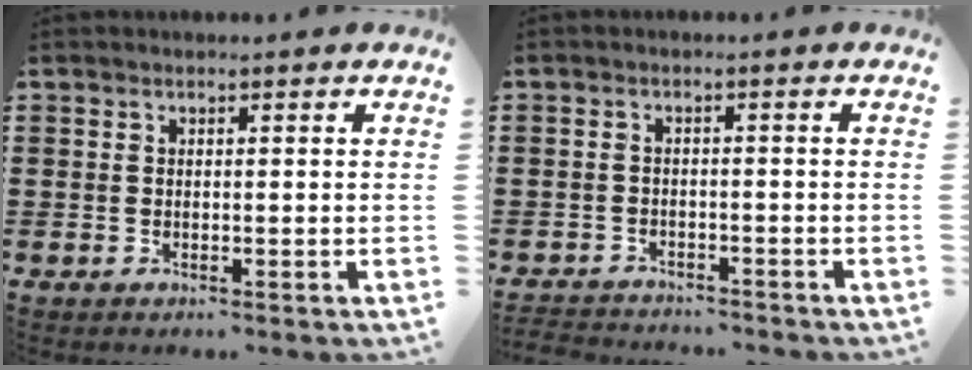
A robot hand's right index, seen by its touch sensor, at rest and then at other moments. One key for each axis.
{"total": 2.0, "fx": -2.0, "fy": 0.2, "fz": -0.3, "tx": -0.002, "ty": 0.000, "tz": -0.045}